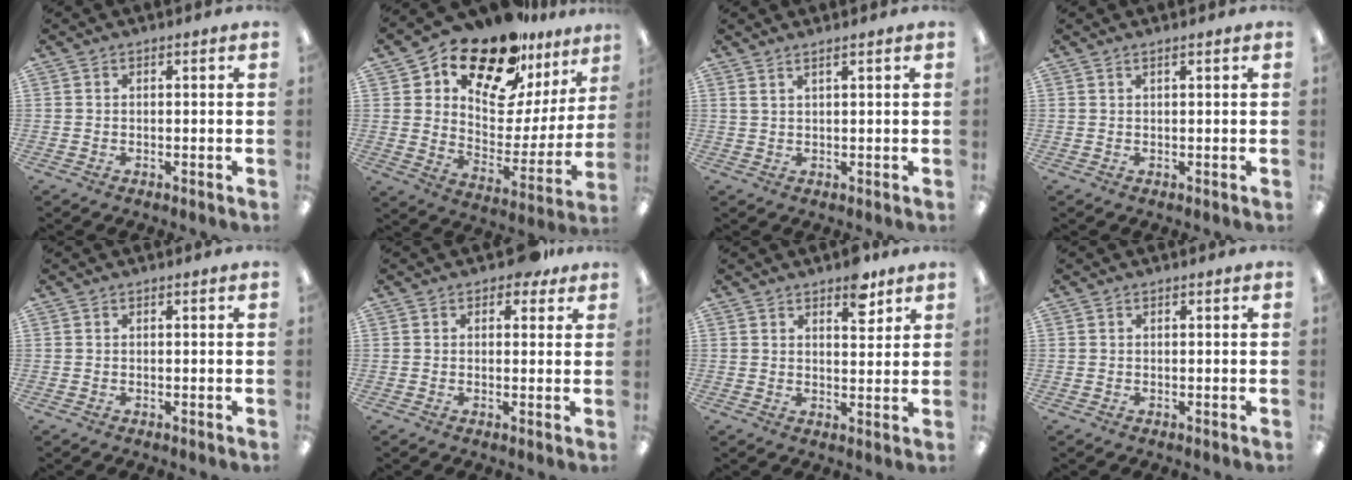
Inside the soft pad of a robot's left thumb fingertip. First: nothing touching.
{"total": 19.9, "force": [16.0, 8.4, 8.3], "torque": [-0.146, -0.119, 0.280]}
{"total": 1.6, "force": [1.3, -0.2, 0.9], "torque": [-0.019, -0.003, 0.023]}
{"total": 0.8, "force": [0.6, -0.1, 0.5], "torque": [-0.010, -0.002, 0.011]}
{"total": 0.0}
{"total": 4.1, "force": [2.5, 2.4, 2.2], "torque": [-0.024, -0.002, 0.043]}
{"total": 6.0, "force": [4.4, 2.7, 3.1], "torque": [-0.023, -0.027, 0.071]}
{"total": 0.0}